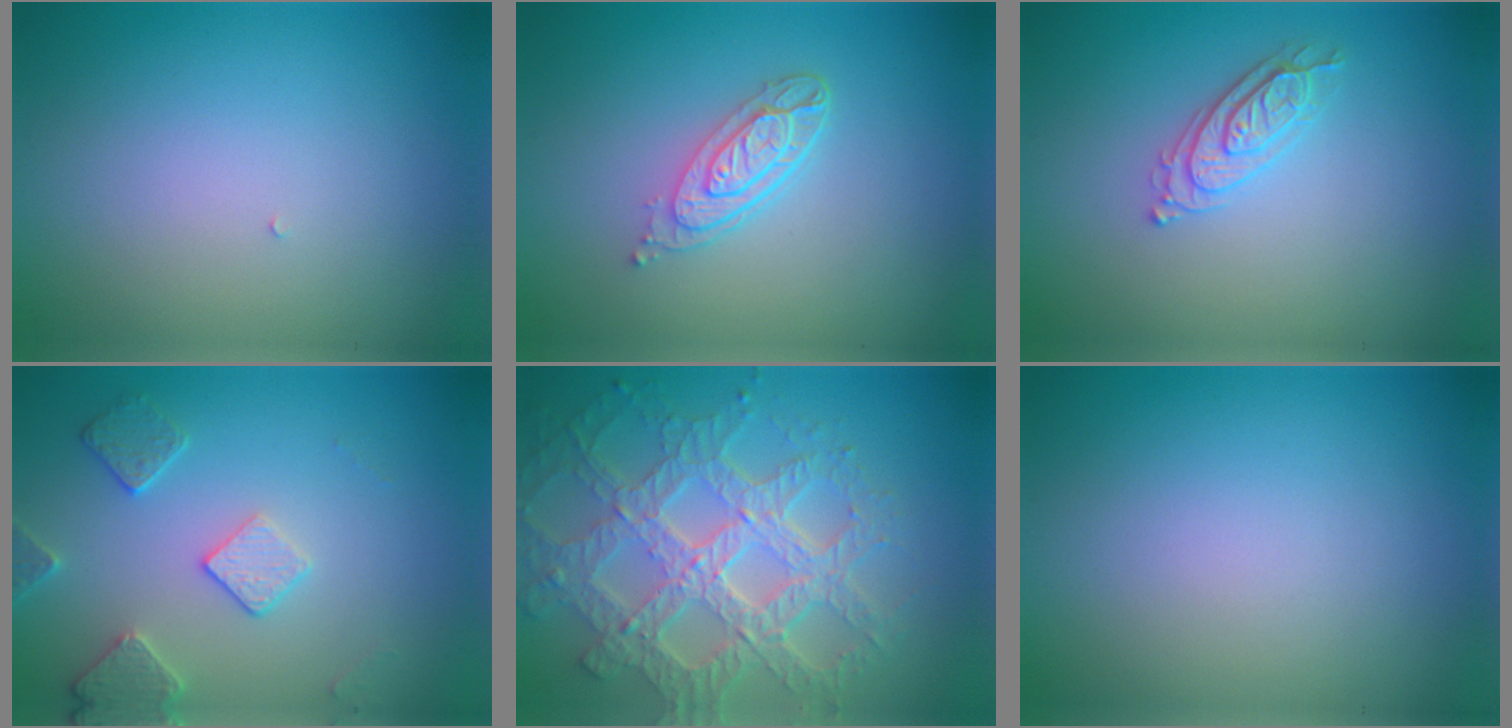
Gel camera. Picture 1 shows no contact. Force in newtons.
{"total": 3.7, "press": 2.8, "slide": 2.3}
{"total": 2.4, "press": 2.3, "slide": 0.5}
{"total": 2.8, "press": 2.7, "slide": 0.7}
{"total": 8.0, "press": 6.1, "slide": 5.2}
{"total": 0.0}